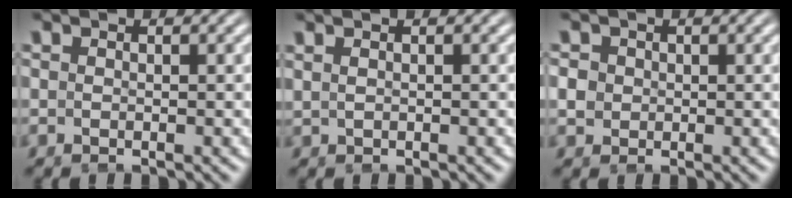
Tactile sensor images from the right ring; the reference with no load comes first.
{"total": 1.1, "force": [0.6, -0.8, 0.4], "torque": [-0.002, 0.009, 0.013]}
{"total": 2.1, "force": [0.3, 1.9, 0.8], "torque": [-0.020, -0.003, 0.007]}